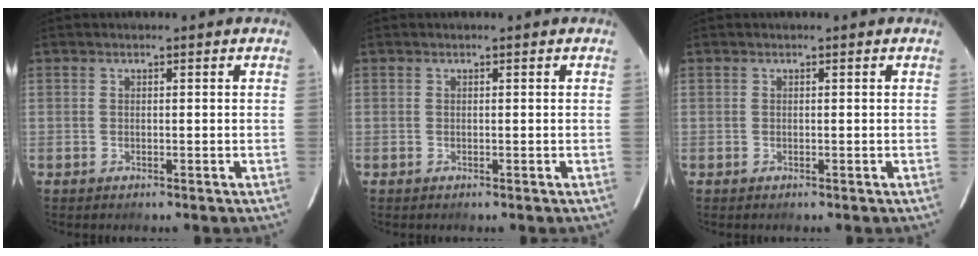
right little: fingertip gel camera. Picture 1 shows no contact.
{"total": 0.0}
{"total": 0.0}